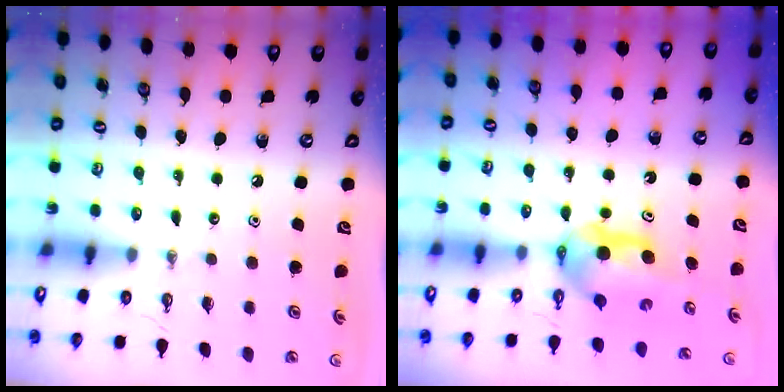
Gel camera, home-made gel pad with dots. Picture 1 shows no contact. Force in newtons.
{"total": 6.7, "press": 6.6, "slide": 1.5}